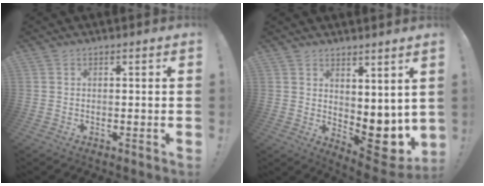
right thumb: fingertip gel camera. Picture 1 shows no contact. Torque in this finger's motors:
{"motor_torque": [-0.32, 0.94, 0.50, 0.83, 0.09]}